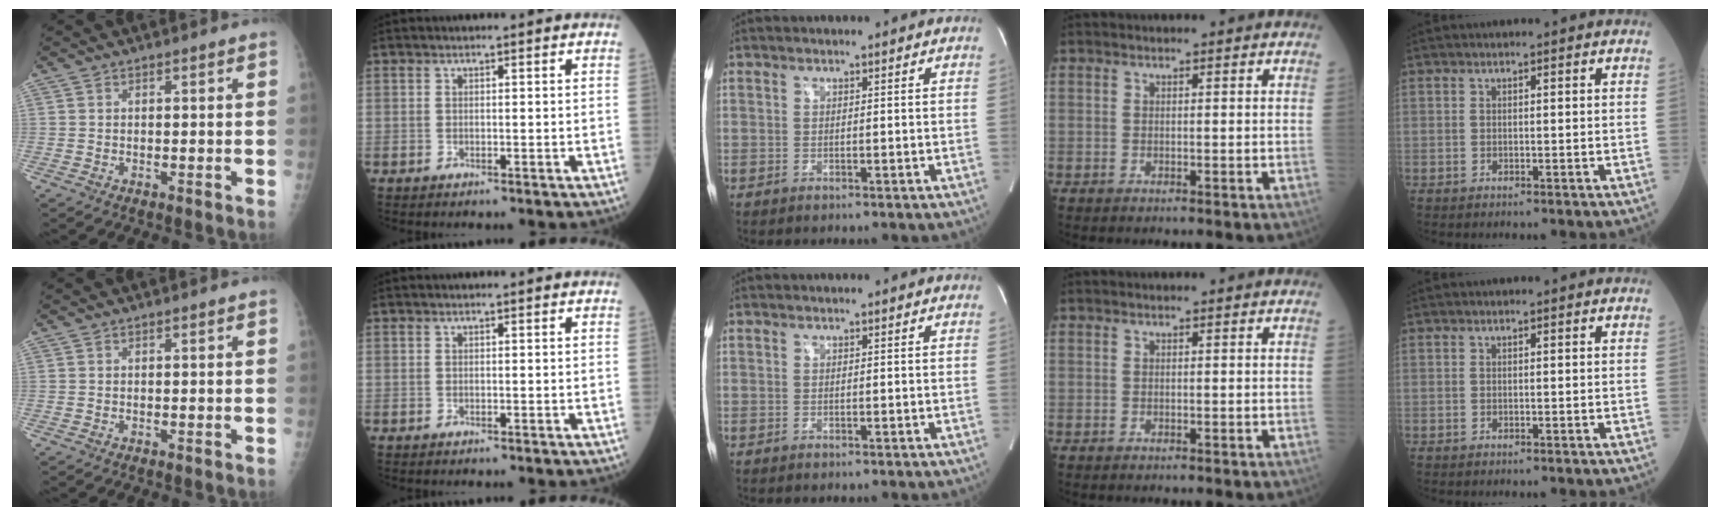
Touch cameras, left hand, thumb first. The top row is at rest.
{}